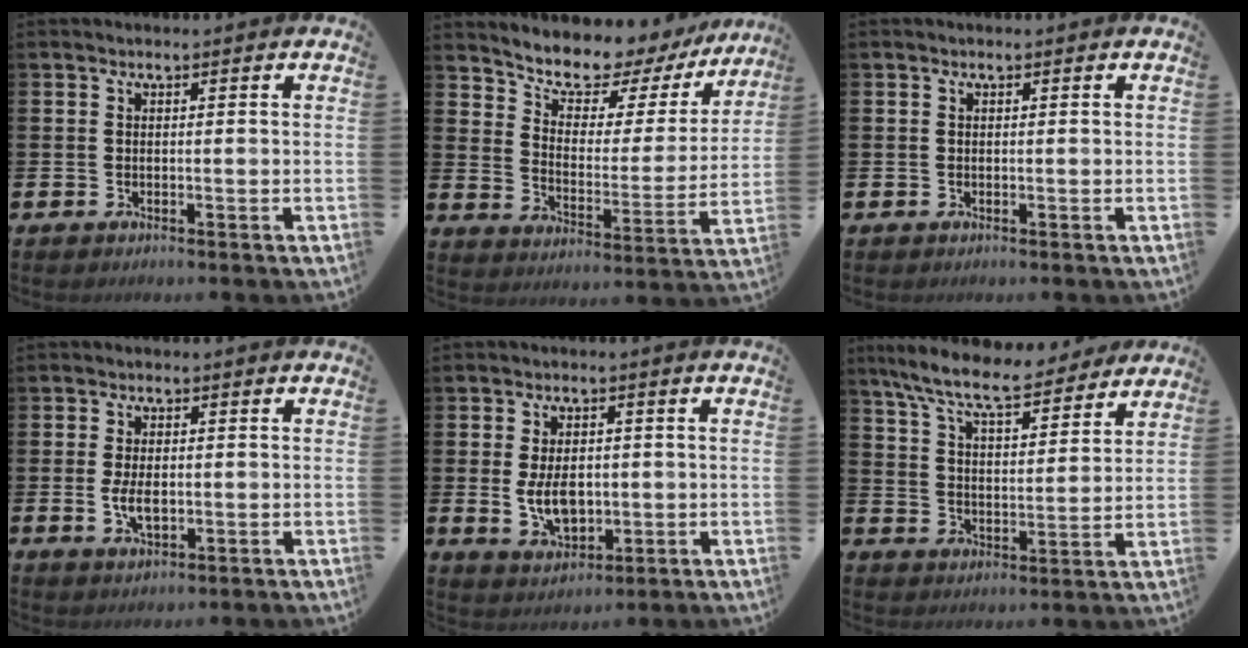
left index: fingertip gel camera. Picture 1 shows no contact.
{"total": 7.8, "force": [7.1, 2.7, 2.1], "torque": [-0.078, -0.052, 0.121]}
{"total": 0.0}
{"total": 3.7, "force": [-0.2, 2.0, 3.1], "torque": [-0.046, 0.001, -0.006]}
{"total": 5.6, "force": [-0.2, 3.6, 4.2], "torque": [-0.075, 0.002, -0.007]}
{"total": 9.3, "force": [8.5, 1.5, 3.7], "torque": [-0.099, -0.047, 0.149]}